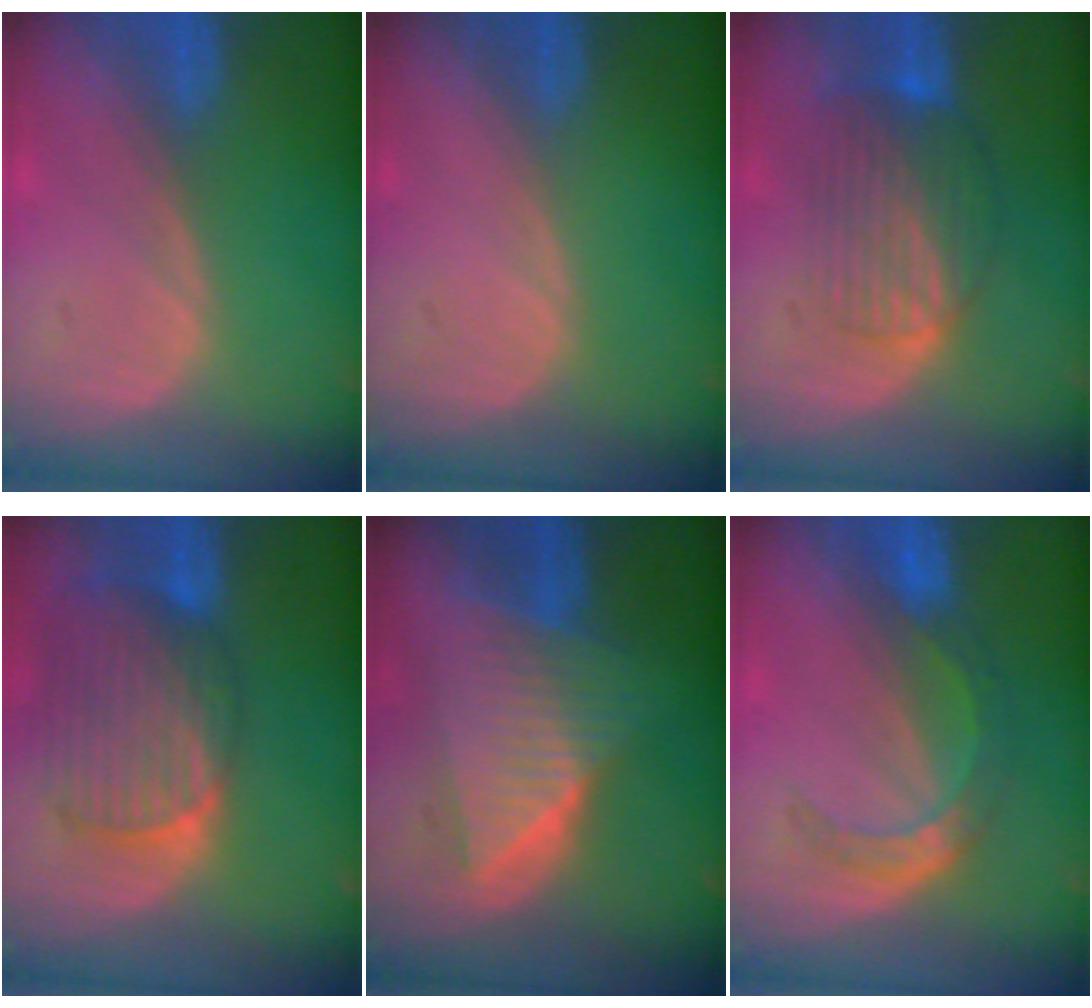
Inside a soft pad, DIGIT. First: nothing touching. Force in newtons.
{"total": 0.0}
{"total": 7.6, "press": 6.9, "slide": 3.2}
{"total": 10.5, "press": 8.9, "slide": 5.5}
{"total": 8.8, "press": 8.8, "slide": 0.5}
{"total": 5.6, "press": 5.2, "slide": 2.1}